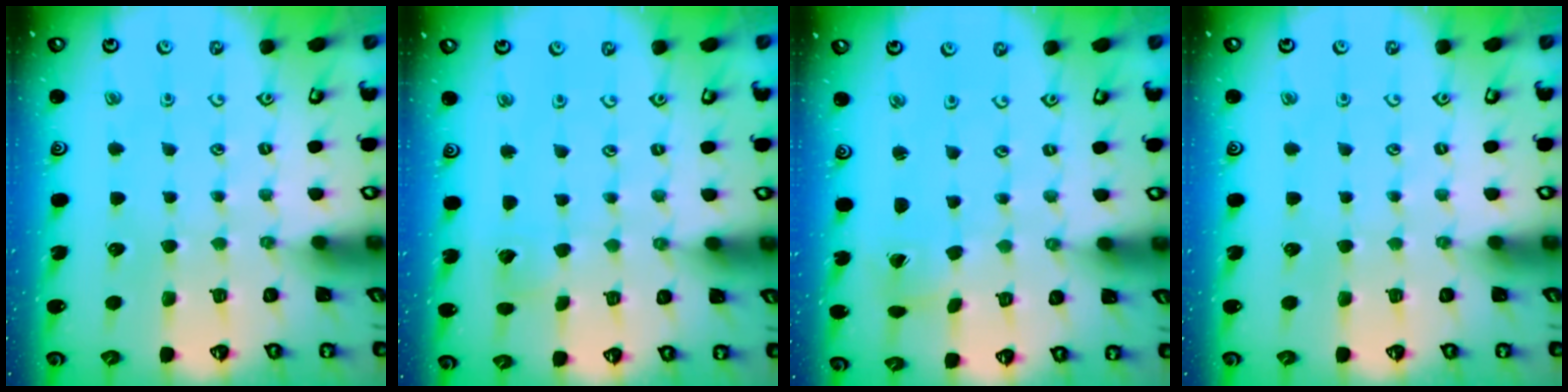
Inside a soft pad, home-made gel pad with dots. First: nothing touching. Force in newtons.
{"total": 2.4, "press": 2.3, "slide": 0.3}
{"total": 1.5, "press": 1.5, "slide": 0.0}
{"total": 0.0}